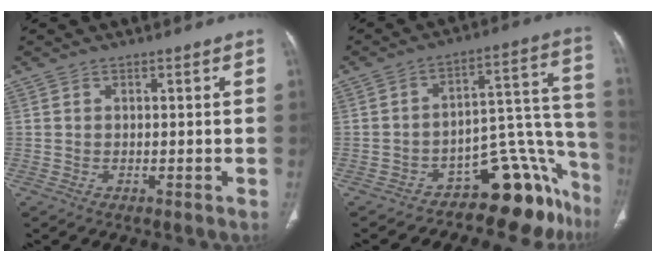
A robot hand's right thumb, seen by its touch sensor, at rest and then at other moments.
{"total": 16.3, "force": [-12.2, 7.1, 8.1], "torque": [-0.017, 0.146, -0.171]}